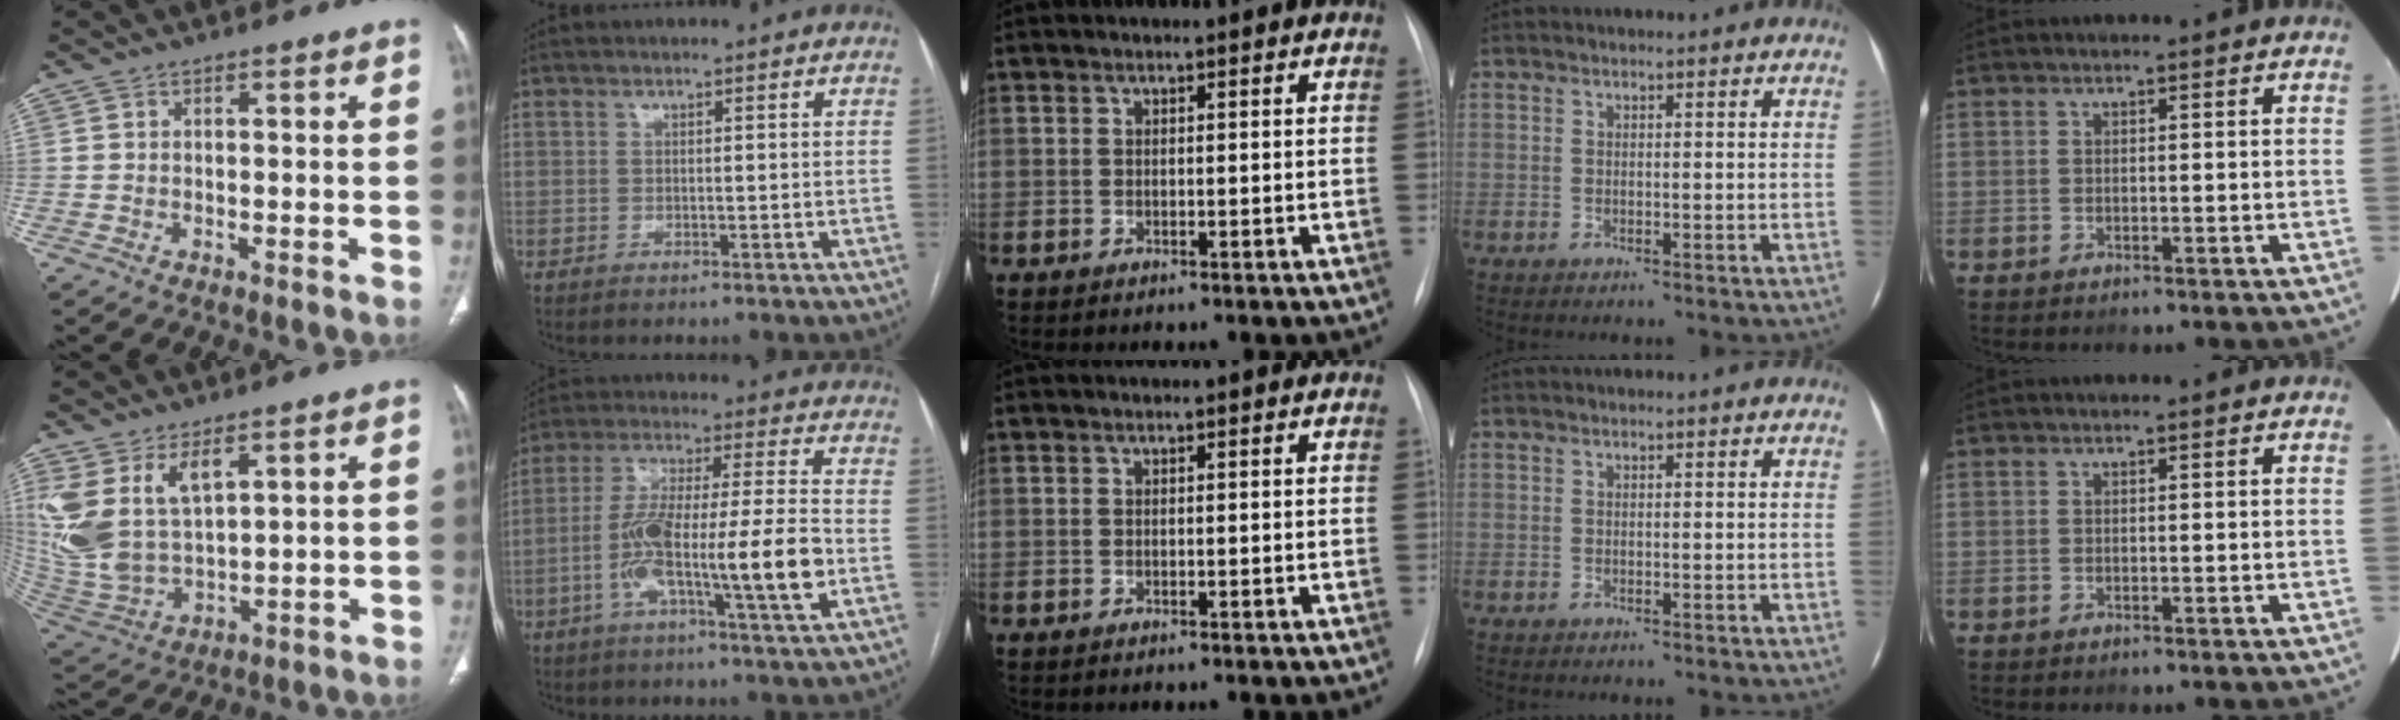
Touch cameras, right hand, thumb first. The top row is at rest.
{"thumb": {"total": 14.0, "force": [6.7, 7.0, 10.1], "torque": [-0.210, -0.030, 0.157]}, "index": {"total": 16.2, "force": [-3.9, 1.3, 15.7], "torque": [-0.285, 0.005, -0.070]}}